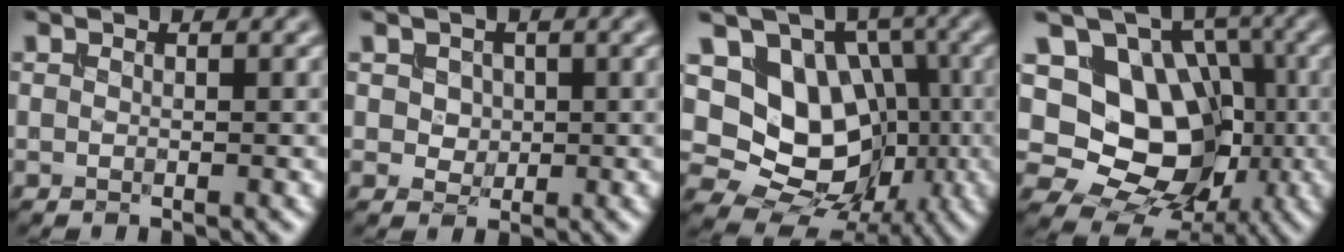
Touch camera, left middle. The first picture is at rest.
{"total": 2.3, "force": [0.6, 1.9, 1.1], "torque": [-0.032, 0.004, 0.017]}
{"total": 12.2, "force": [-0.2, 10.2, 6.8], "torque": [-0.103, 0.001, -0.019]}
{"total": 14.0, "force": [0.1, 11.6, 7.8], "torque": [-0.120, 0.024, -0.018]}